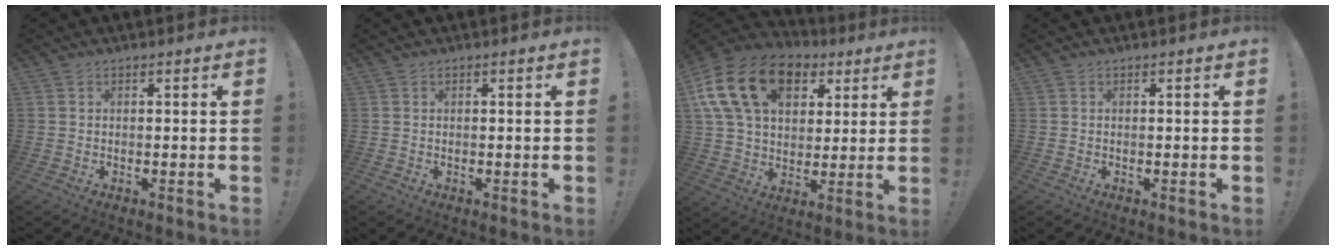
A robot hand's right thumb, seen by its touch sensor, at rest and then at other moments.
{"total": 0.0}
{"total": 20.9, "force": [8.8, 14.0, 12.8], "torque": [-0.226, -0.020, 0.161]}
{"total": 0.0}